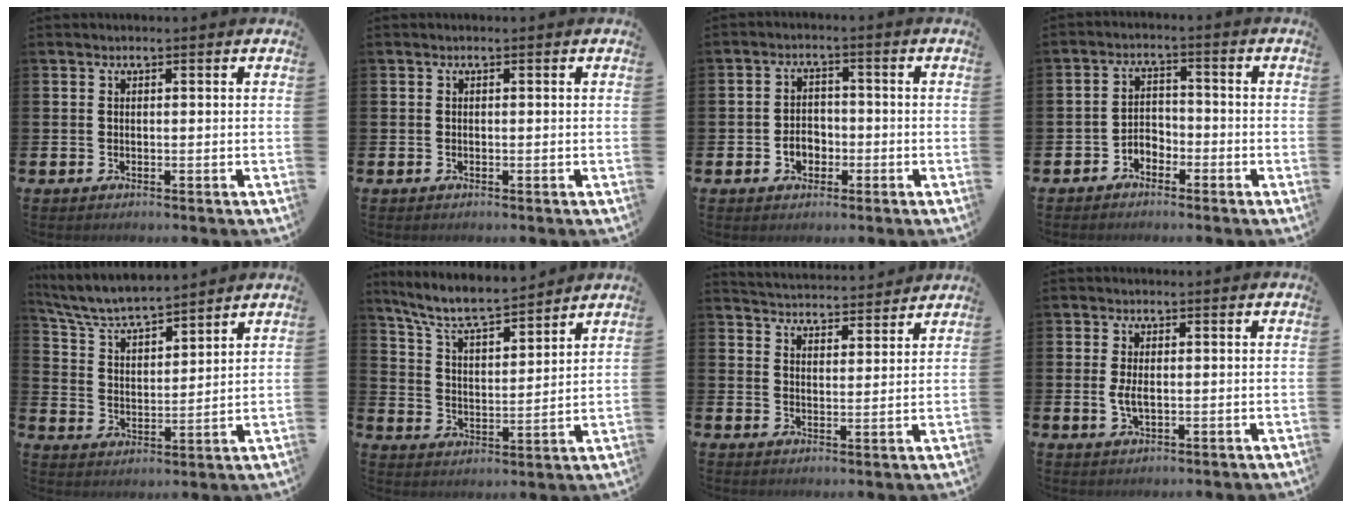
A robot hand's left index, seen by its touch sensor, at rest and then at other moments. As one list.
[{"total": 0.0}, {"total": 3.2, "force": [-1.2, 2.5, 1.6], "torque": [-0.021, 0.000, -0.030]}, {"total": 2.7, "force": [-2.3, 1.4, 0.3], "torque": [-0.017, 0.006, -0.052]}, {"total": 6.4, "force": [6.1, 0.9, 1.7], "torque": [-0.062, -0.040, 0.105]}, {"total": 8.0, "force": [7.4, 1.2, 2.8], "torque": [-0.086, -0.046, 0.131]}, {"total": 4.6, "force": [4.5, 0.5, -0.2], "torque": [-0.008, -0.034, 0.079]}, {"total": 2.5, "force": [0.0, 1.2, 2.2], "torque": [-0.040, 0.003, -0.002]}]